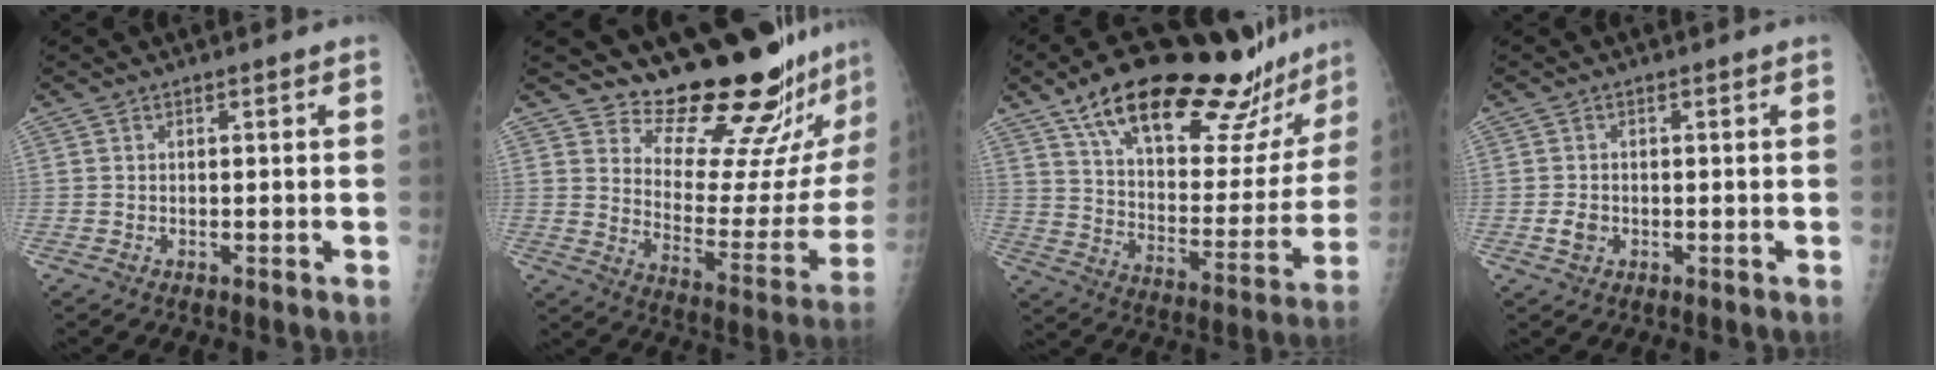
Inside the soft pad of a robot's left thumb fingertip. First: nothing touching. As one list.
[{"total": 20.9, "force": [19.3, 3.5, 7.2], "torque": [-0.065, -0.191, 0.260]}, {"total": 29.9, "force": [22.1, 9.2, 17.9], "torque": [-0.234, -0.072, 0.329]}, {"total": 2.3, "force": [-0.6, 1.9, 1.3], "torque": [-0.018, 0.002, -0.008]}]